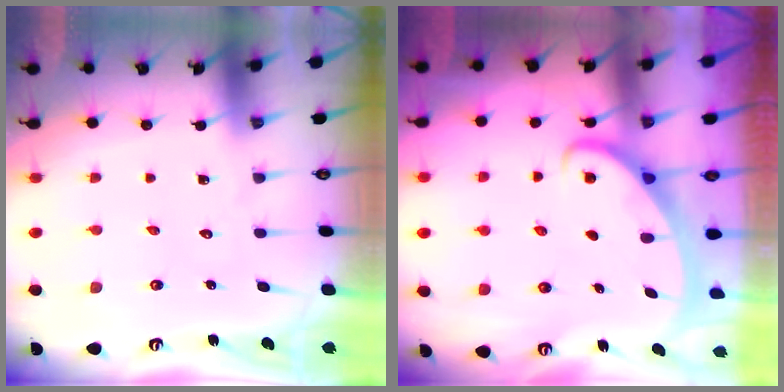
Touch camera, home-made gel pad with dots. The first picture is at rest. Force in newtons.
{"total": 2.8, "press": 2.8, "slide": 0.4}